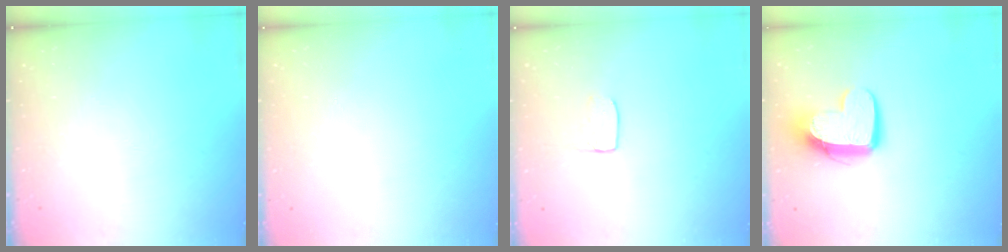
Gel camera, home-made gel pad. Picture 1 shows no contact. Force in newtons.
{"total": 0.0}
{"total": 4.1, "press": 4.1, "slide": 0.3}
{"total": 12.9, "press": 12.8, "slide": 1.1}